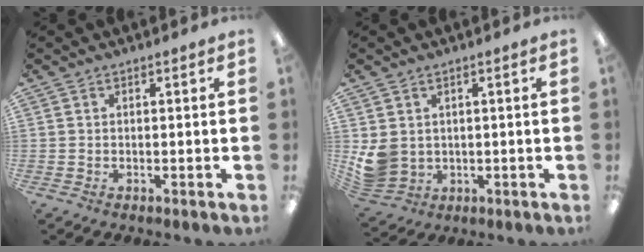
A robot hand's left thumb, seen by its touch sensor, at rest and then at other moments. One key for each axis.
{"total": 5.7, "fx": 1.2, "fy": 5.1, "fz": 2.4, "tx": -0.063, "ty": -0.004, "tz": 0.024}